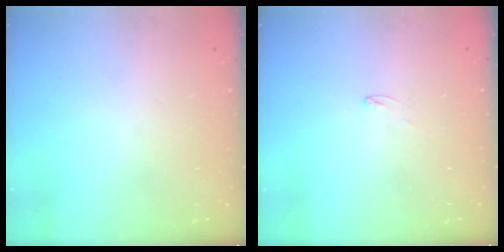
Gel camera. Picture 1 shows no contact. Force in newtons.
{"total": 2.6, "press": 2.6, "slide": 0.2}